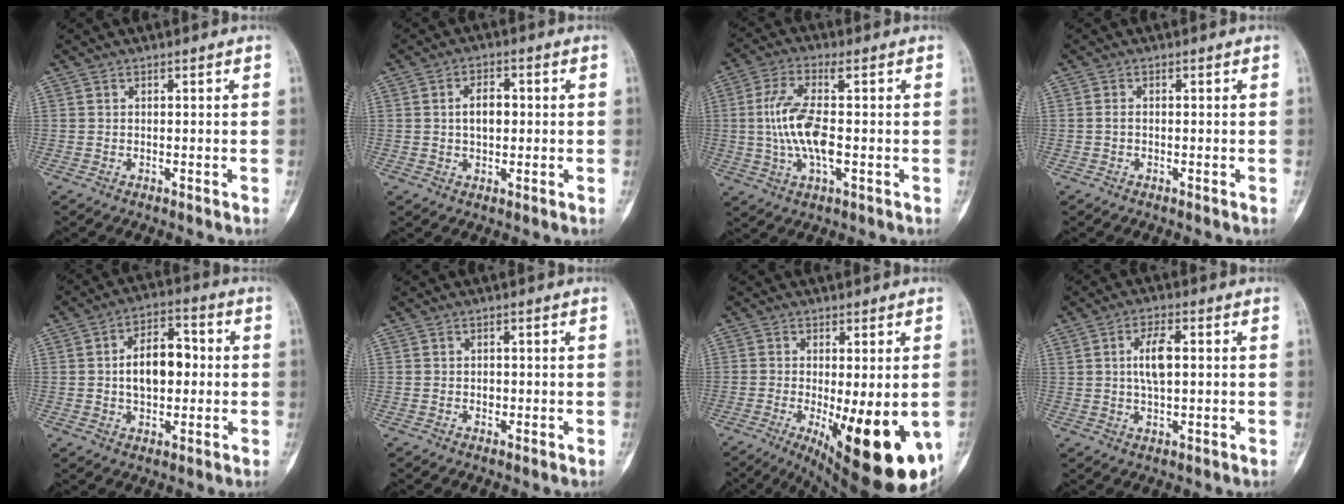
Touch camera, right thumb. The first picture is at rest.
{"total": 4.9, "force": [0.3, 3.0, 3.8], "torque": [-0.059, 0.008, 0.002]}
{"total": 10.4, "force": [-0.4, 3.7, 9.7], "torque": [-0.222, 0.008, -0.006]}
{"total": 0.7, "force": [-0.2, 0.4, 0.6], "torque": [-0.011, 0.001, -0.007]}
{"total": 10.8, "force": [0.3, 6.6, 8.6], "torque": [-0.115, 0.021, 0.002]}
{"total": 1.0, "force": [-0.1, 0.9, 0.5], "torque": [-0.004, 0.003, -0.003]}
{"total": 20.0, "force": [-6.5, 6.4, 17.7], "torque": [-0.196, -0.028, -0.074]}
{"total": 6.2, "force": [1.0, 2.6, 5.6], "torque": [-0.101, 0.001, 0.014]}